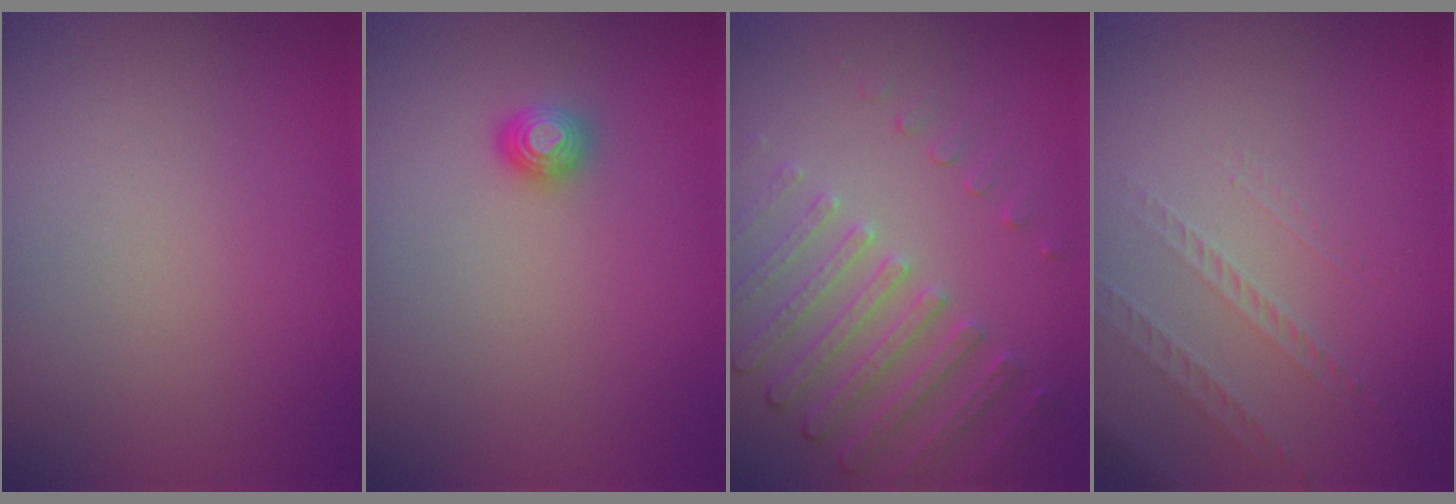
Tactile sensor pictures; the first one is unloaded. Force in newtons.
{"total": 1.1, "press": 1.1, "slide": 0.2}
{"total": 4.6, "press": 3.4, "slide": 3.1}
{"total": 1.3, "press": 0.9, "slide": 0.9}